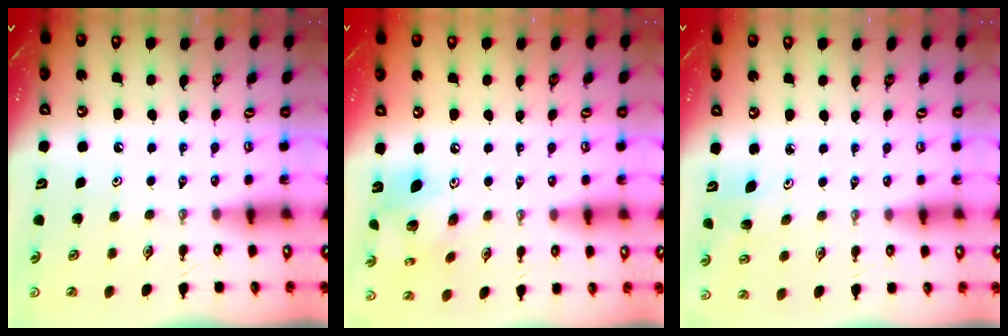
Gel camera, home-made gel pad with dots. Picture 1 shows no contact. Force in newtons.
{"total": 12.9, "press": 12.9, "slide": 1.0}
{"total": 4.8, "press": 4.6, "slide": 1.3}